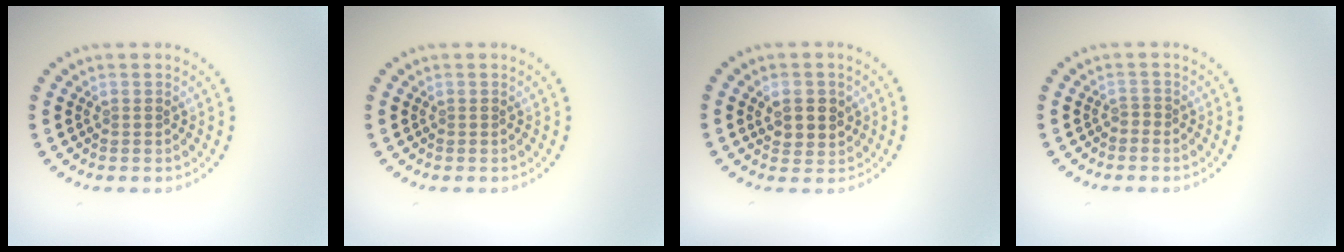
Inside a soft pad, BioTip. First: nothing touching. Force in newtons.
{"total": 0.0}
{"total": 2.6, "press": 2.6, "slide": 0.6}
{"total": 0.6, "press": 0.3, "slide": 0.5}